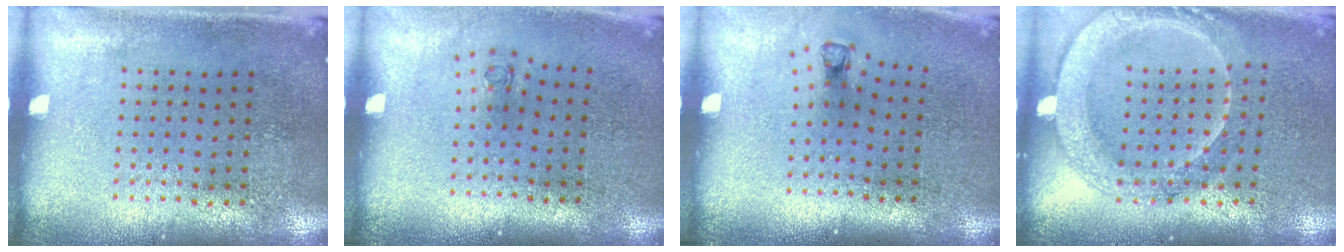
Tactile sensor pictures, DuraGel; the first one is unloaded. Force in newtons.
{"total": 0.7, "press": 0.3, "slide": 0.6}
{"total": 0.7, "press": 0.4, "slide": 0.6}
{"total": 1.9, "press": 1.8, "slide": 0.6}